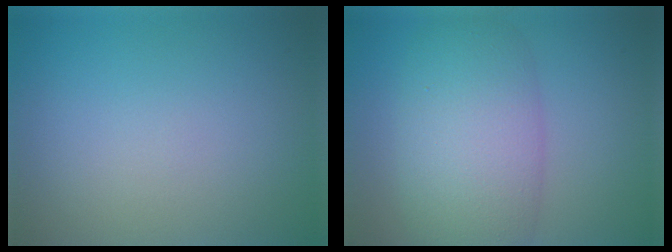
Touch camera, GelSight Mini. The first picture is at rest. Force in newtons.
{"total": 8.2, "press": 8.1, "slide": 0.4}